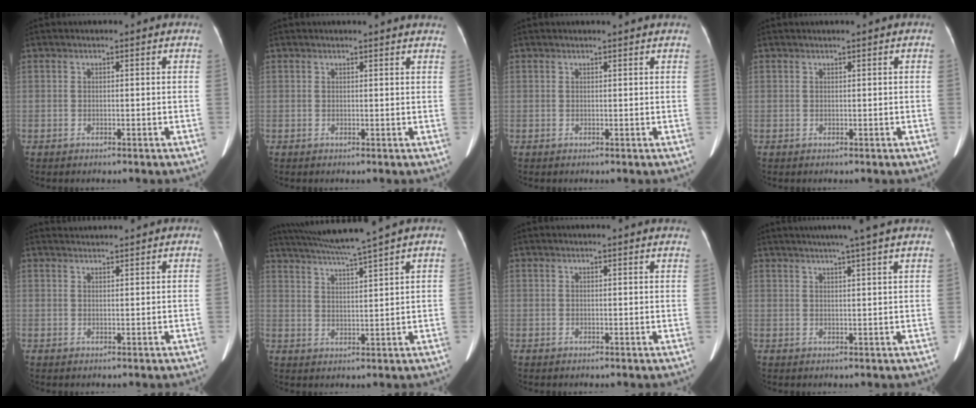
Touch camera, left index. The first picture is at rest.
{"total": 4.2, "force": [4.1, 0.3, 0.9], "torque": [-0.013, -0.001, 0.028]}
{"total": 2.0, "force": [2.0, 0.1, 0.5], "torque": [-0.013, 0.010, 0.021]}
{"total": 0.0}
{"total": 2.2, "force": [2.2, -0.2, -0.1], "torque": [-0.002, 0.021, 0.043]}
{"total": 9.2, "force": [7.8, -2.2, 4.3], "torque": [-0.077, 0.003, 0.131]}
{"total": 4.0, "force": [3.9, 0.3, 0.9], "torque": [-0.014, 0.000, 0.028]}
{"total": 7.3, "force": [5.8, -1.2, 4.3], "torque": [-0.059, 0.016, 0.070]}